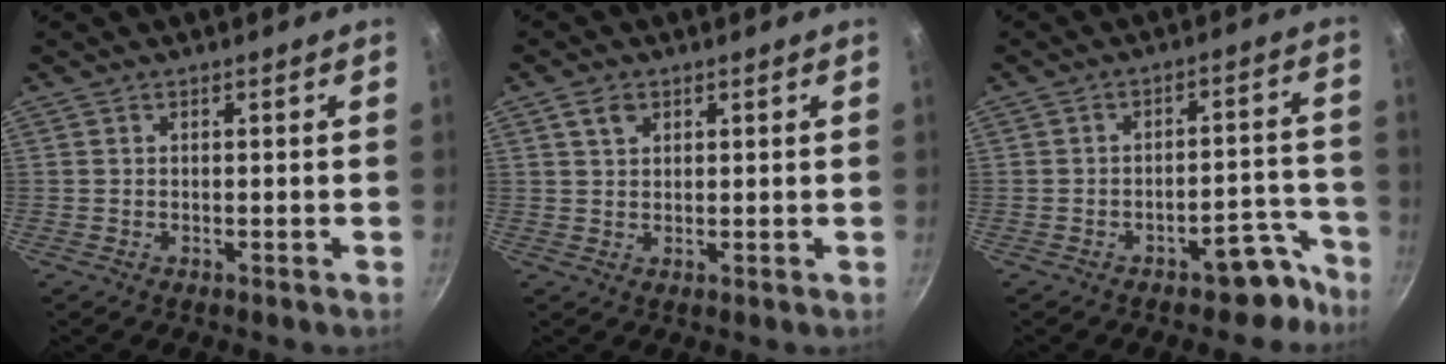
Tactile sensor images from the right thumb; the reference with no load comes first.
{"total": 2.8, "force": [1.5, 1.8, 1.5], "torque": [-0.020, -0.002, 0.027]}
{"total": 7.3, "force": [-5.3, 3.5, 3.5], "torque": [0.010, 0.070, -0.058]}